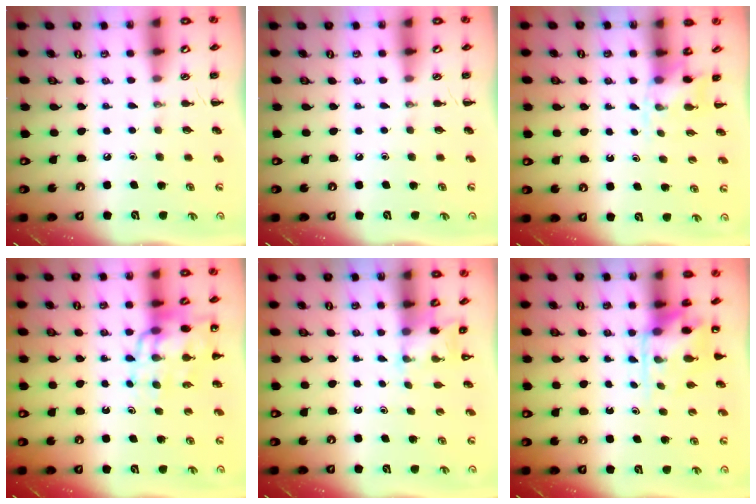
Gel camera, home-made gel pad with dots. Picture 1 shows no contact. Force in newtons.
{"total": 0.0}
{"total": 2.9, "press": 2.7, "slide": 1.2}
{"total": 14.7, "press": 14.2, "slide": 3.9}
{"total": 2.7, "press": 2.6, "slide": 0.9}
{"total": 4.8, "press": 4.8, "slide": 0.6}